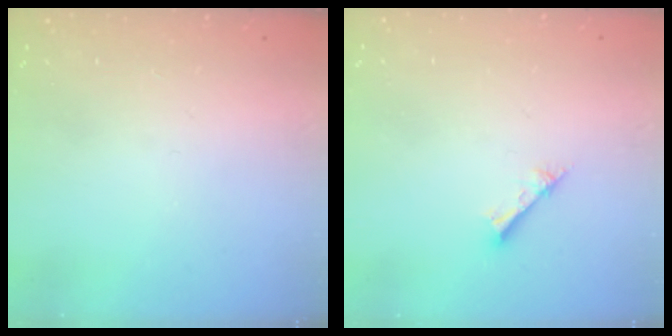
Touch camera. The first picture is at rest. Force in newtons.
{"total": 1.6, "press": 1.6, "slide": 0.2}